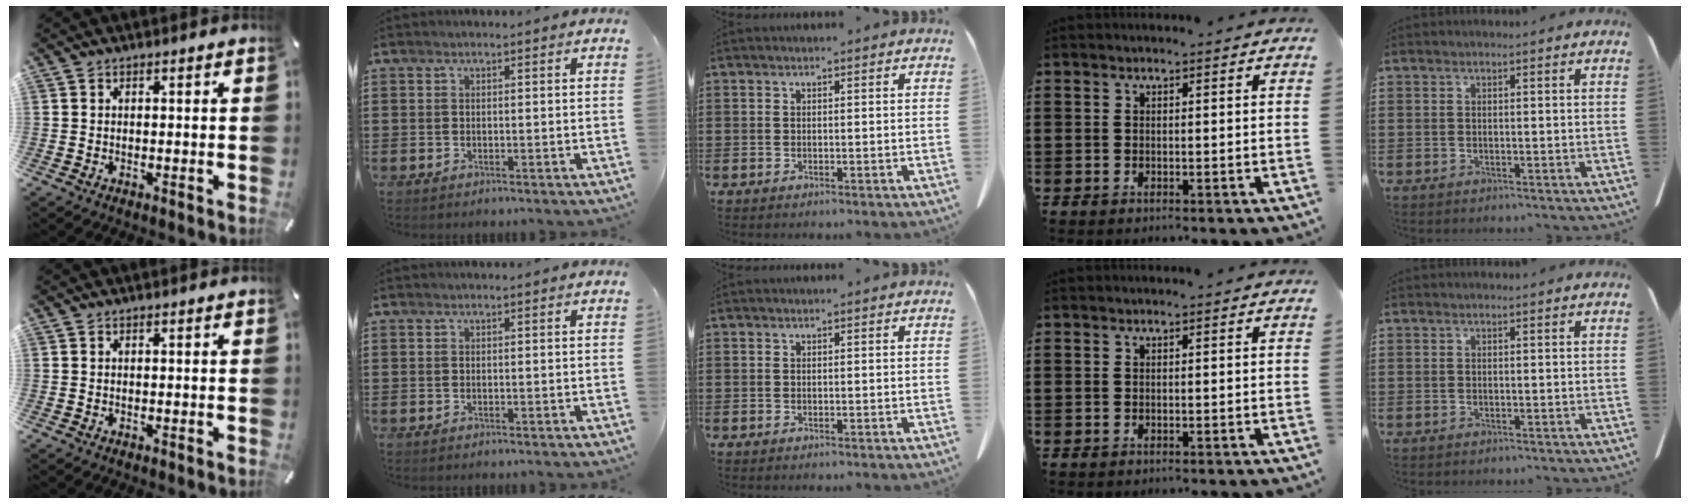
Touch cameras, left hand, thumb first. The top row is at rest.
{}